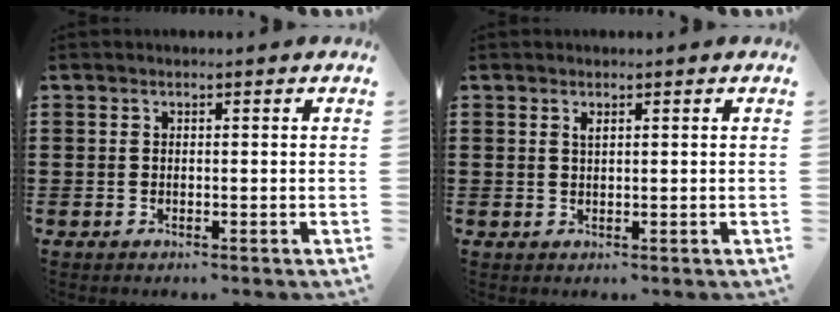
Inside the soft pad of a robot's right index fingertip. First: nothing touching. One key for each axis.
{"total": 0.9, "fx": 0.6, "fy": 0.3, "fz": 0.7, "tx": -0.015, "ty": 0.002, "tz": 0.010}